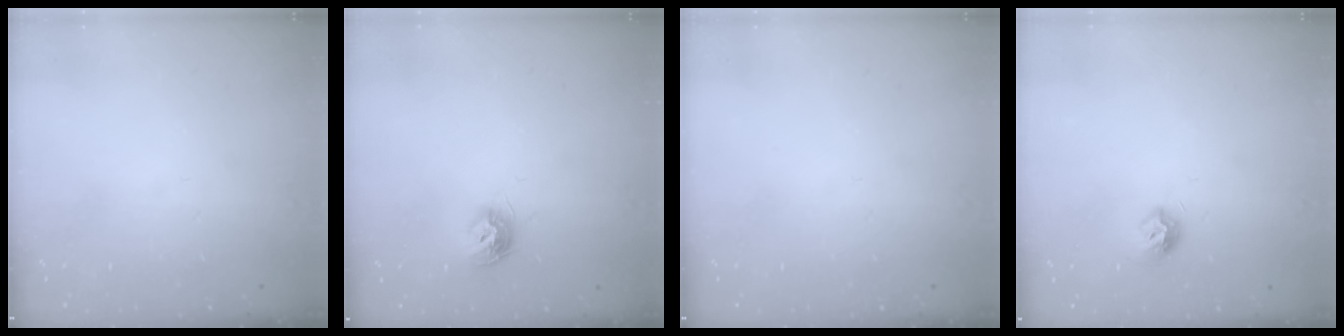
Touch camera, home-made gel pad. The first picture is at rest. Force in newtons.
{"total": 8.3, "press": 8.3, "slide": 0.2}
{"total": 0.0}
{"total": 7.9, "press": 7.9, "slide": 0.8}